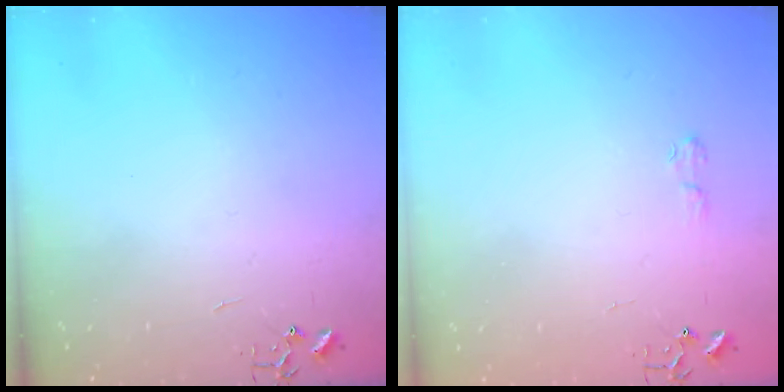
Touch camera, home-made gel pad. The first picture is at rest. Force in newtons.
{"total": 4.2, "press": 4.2, "slide": 0.5}